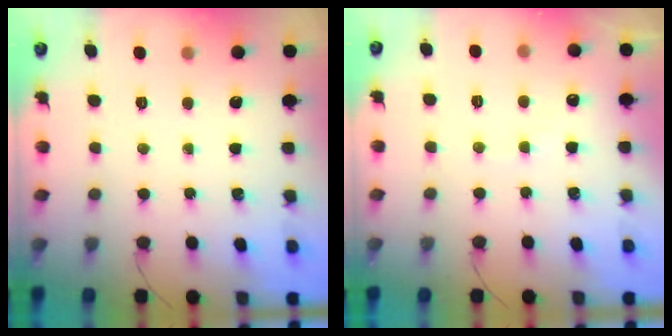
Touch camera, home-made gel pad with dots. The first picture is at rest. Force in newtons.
{"total": 5.6, "press": 5.6, "slide": 0.8}